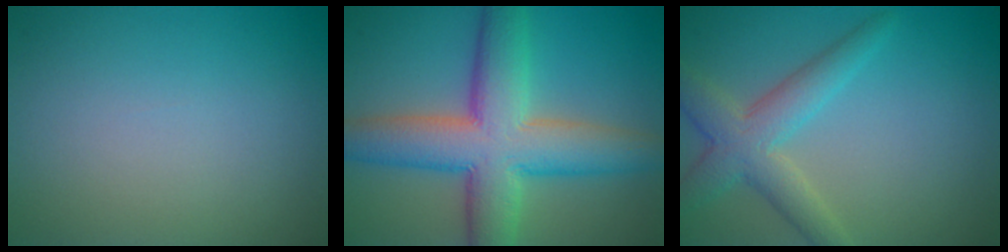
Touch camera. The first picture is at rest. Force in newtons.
{"total": 9.8, "press": 9.8, "slide": 0.5}
{"total": 3.5, "press": 3.5, "slide": 0.2}